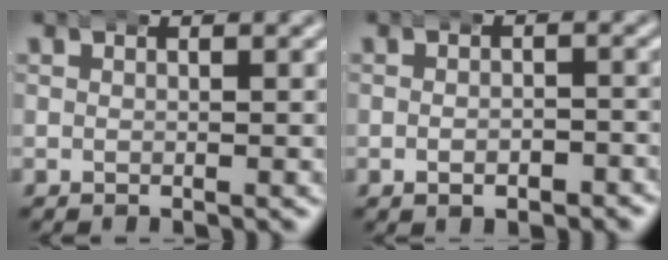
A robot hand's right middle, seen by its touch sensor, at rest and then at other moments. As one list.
[{"total": 1.9, "force": [-1.3, 1.1, 0.8], "torque": [-0.006, -0.003, -0.021]}]